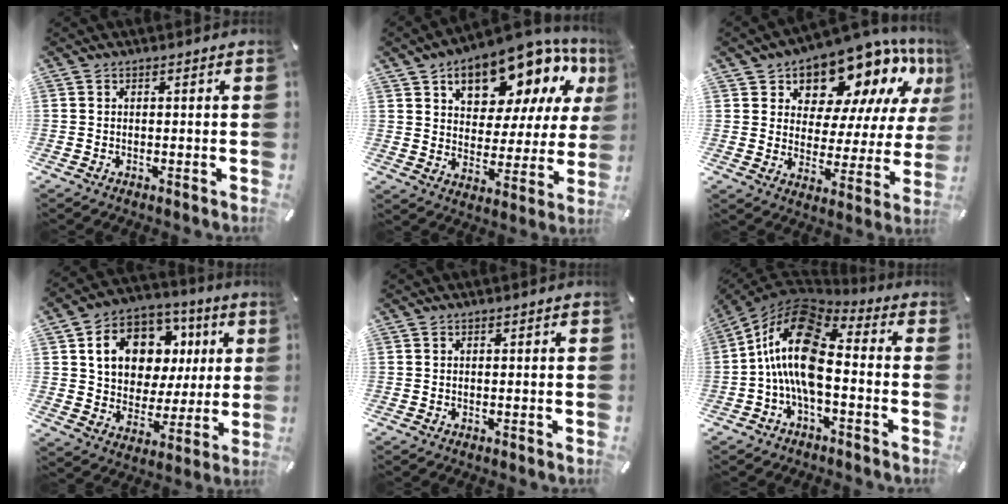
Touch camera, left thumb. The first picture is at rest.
{"total": 17.9, "force": [12.0, 9.3, 9.5], "torque": [-0.146, -0.080, 0.201]}
{"total": 15.2, "force": [11.9, 7.5, 5.9], "torque": [-0.094, -0.100, 0.201]}
{"total": 14.5, "force": [5.1, 11.6, 7.0], "torque": [-0.119, -0.012, 0.100]}
{"total": 0.0}
{"total": 17.0, "force": [-1.3, 9.1, 14.2], "torque": [-0.299, 0.004, -0.024]}